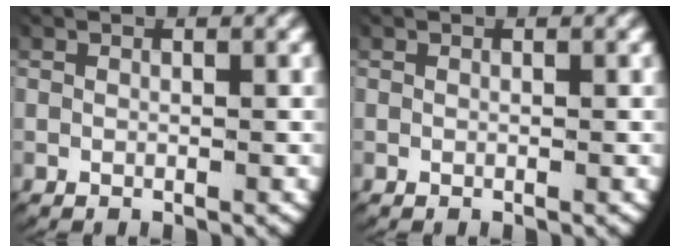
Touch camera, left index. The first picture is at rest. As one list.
[{"total": 0.0}]